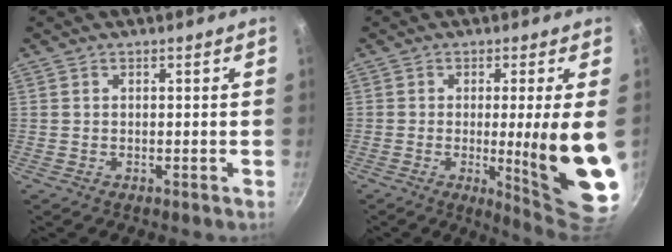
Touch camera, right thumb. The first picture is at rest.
{"total": 15.1, "force": [-1.3, 1.2, 15.0], "torque": [-0.206, -0.023, -0.009]}